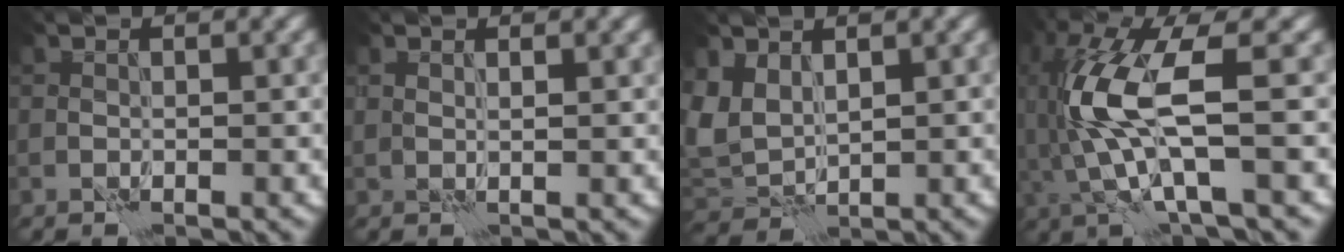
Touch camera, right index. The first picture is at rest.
{"total": 1.1, "force": [0.9, 0.1, 0.6], "torque": [-0.011, -0.006, 0.019]}
{"total": 3.6, "force": [1.8, 2.5, 1.8], "torque": [-0.050, -0.006, 0.037]}
{"total": 8.5, "force": [0.1, 2.3, 8.2], "torque": [-0.198, 0.003, 0.008]}